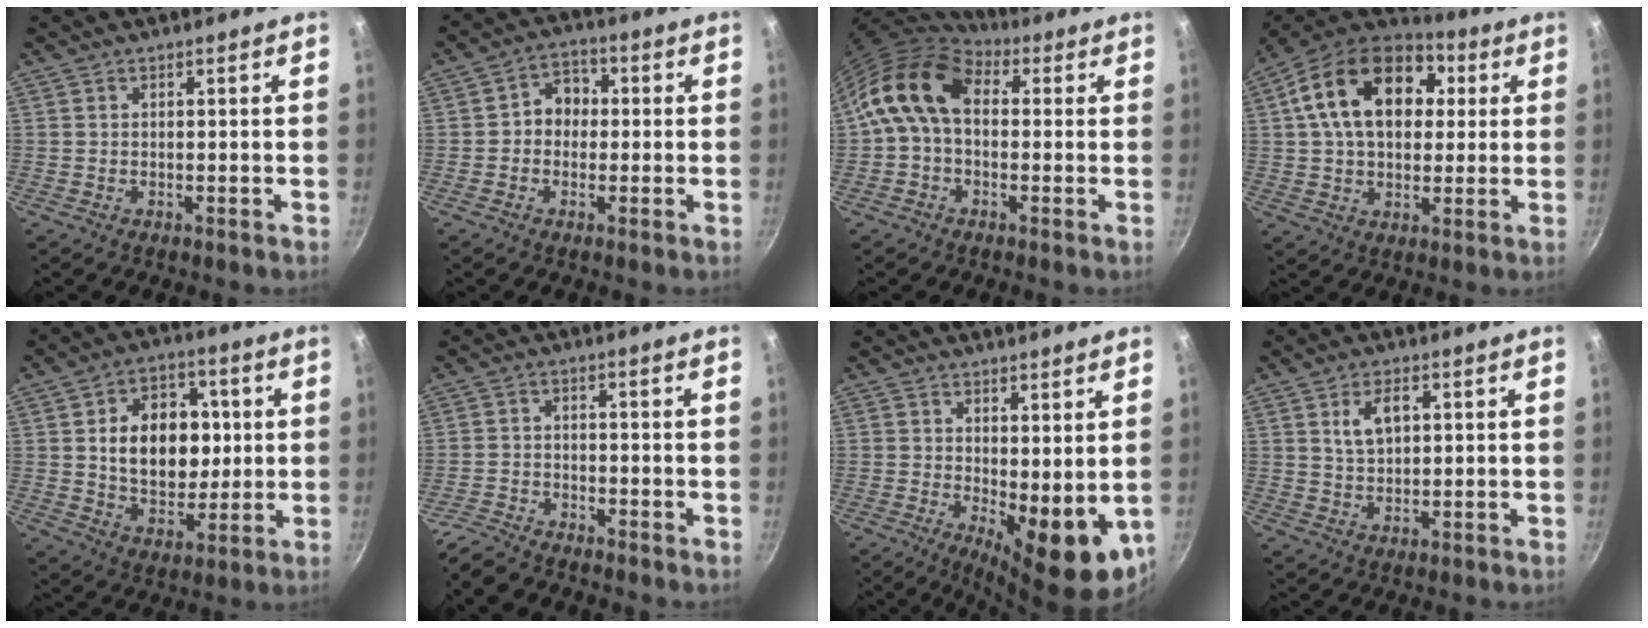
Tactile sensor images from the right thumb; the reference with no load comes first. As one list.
[{"total": 5.7, "force": [0.0, 4.8, 3.0], "torque": [-0.011, 0.015, -0.012]}, {"total": 11.2, "force": [1.7, 7.8, 7.9], "torque": [-0.124, 0.021, 0.011]}, {"total": 20.8, "force": [5.0, 14.0, 14.5], "torque": [-0.226, 0.018, 0.068]}, {"total": 15.8, "force": [2.0, 11.4, 10.7], "torque": [-0.120, 0.001, 0.034]}, {"total": 4.9, "force": [-4.6, 1.1, 1.2], "torque": [-0.031, 0.024, -0.097]}, {"total": 10.5, "force": [0.2, 4.4, 9.5], "torque": [-0.104, -0.016, 0.017]}, {"total": 5.3, "force": [1.8, 3.0, 4.0], "torque": [-0.060, -0.004, 0.035]}]